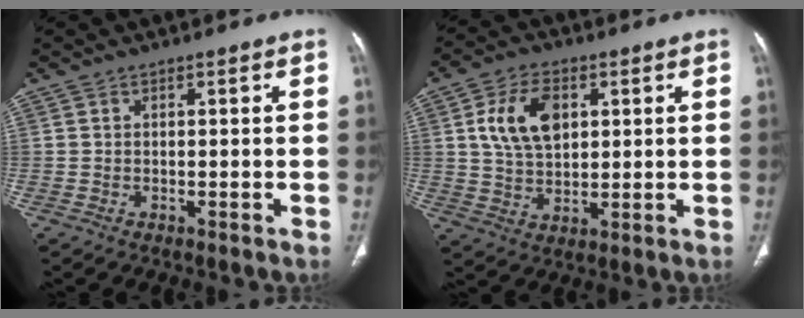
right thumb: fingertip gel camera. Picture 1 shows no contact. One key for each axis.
{"total": 10.9, "fx": 3.0, "fy": 6.9, "fz": 7.8, "tx": -0.128, "ty": -0.005, "tz": 0.059}